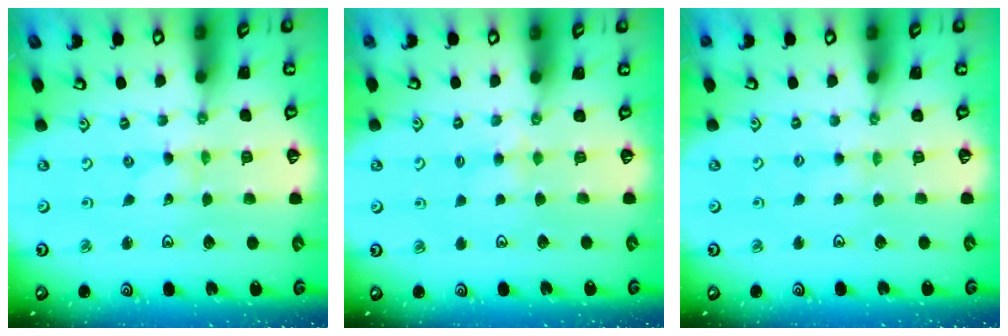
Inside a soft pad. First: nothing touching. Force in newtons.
{"total": 2.4, "press": 2.4, "slide": 0.4}
{"total": 2.1, "press": 2.0, "slide": 0.3}